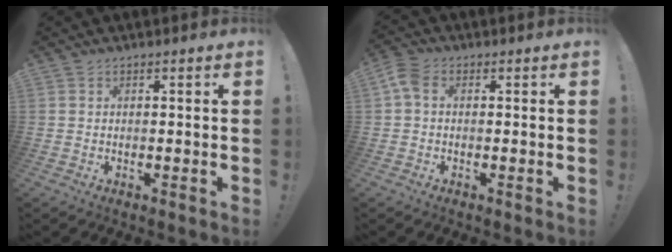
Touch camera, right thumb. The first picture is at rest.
{"total": 4.2, "force": [0.8, 2.8, 3.1], "torque": [-0.069, 0.004, 0.018]}